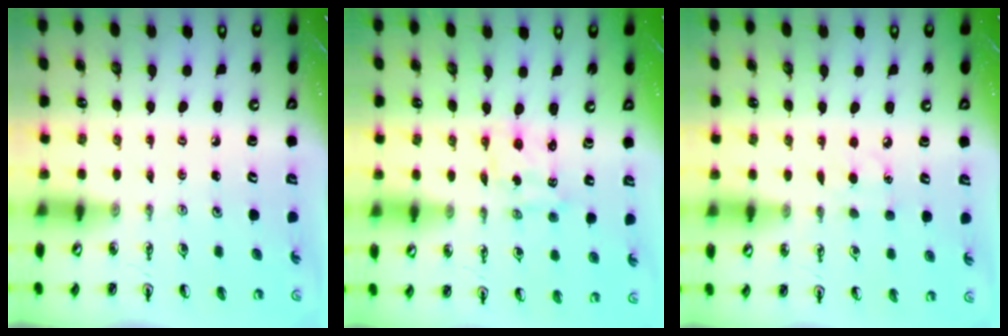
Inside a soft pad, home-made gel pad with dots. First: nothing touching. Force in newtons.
{"total": 1.3, "press": 1.1, "slide": 0.8}
{"total": 4.8, "press": 4.8, "slide": 0.5}